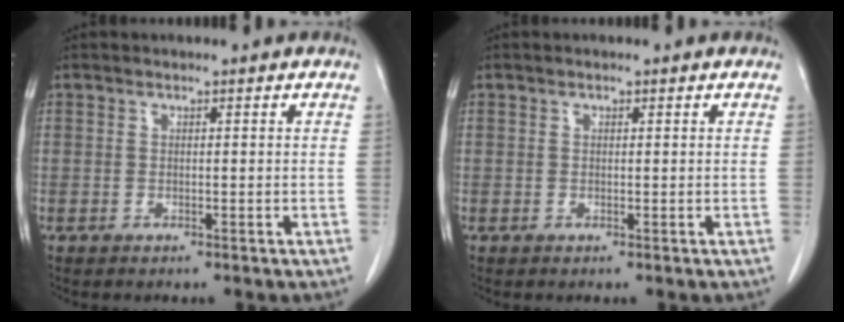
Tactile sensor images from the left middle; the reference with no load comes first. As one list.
[{"total": 0.0}]